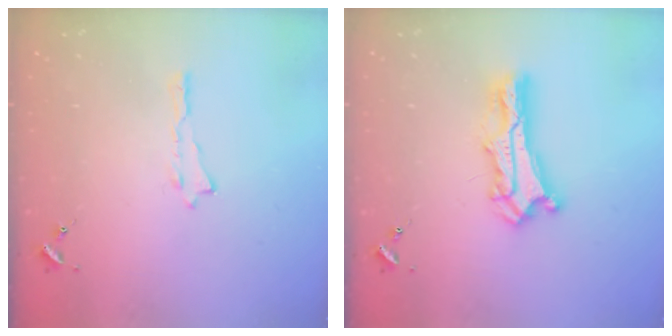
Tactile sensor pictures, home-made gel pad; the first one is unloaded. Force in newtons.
{"total": 6.7, "press": 6.7, "slide": 0.5}